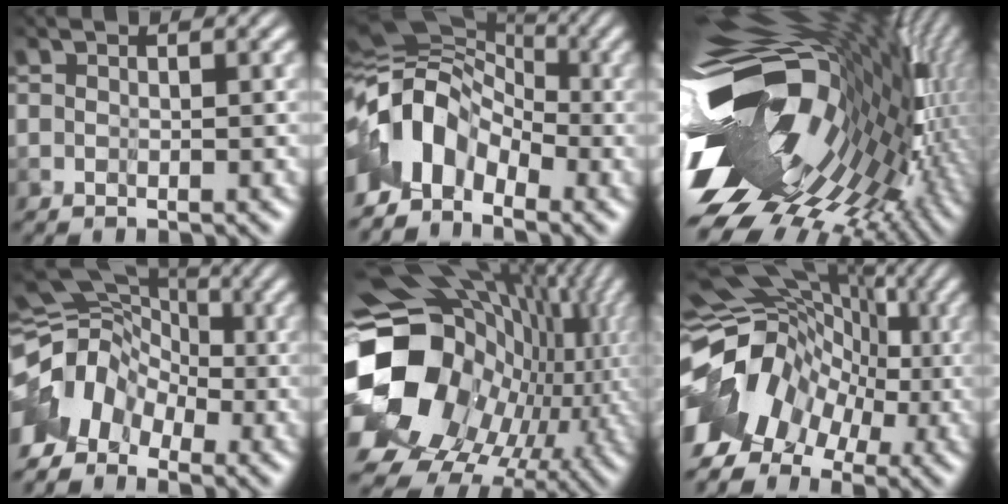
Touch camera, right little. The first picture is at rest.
{"total": 4.8, "force": [-3.0, 2.7, 2.5], "torque": [-0.044, 0.023, -0.072]}
{"total": 15.9, "force": [-2.8, 9.3, 12.6], "torque": [-0.236, -0.029, -0.031]}
{"total": 4.6, "force": [-3.2, 2.8, 1.7], "torque": [-0.031, 0.010, -0.073]}
{"total": 15.0, "force": [-0.5, 12.1, 8.8], "torque": [-0.198, -0.018, 0.016]}
{"total": 8.5, "force": [-2.5, 5.9, 5.5], "torque": [-0.096, 0.000, -0.057]}